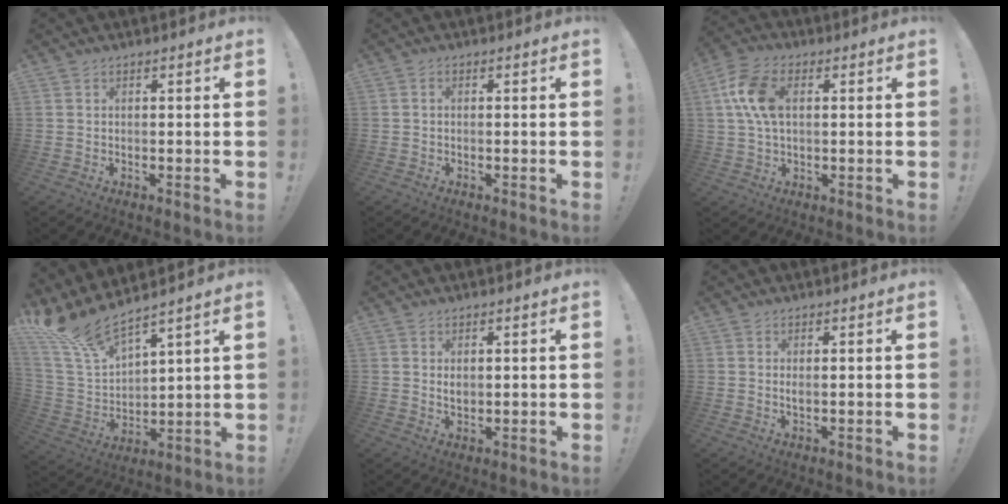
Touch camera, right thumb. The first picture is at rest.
{"total": 0.6, "force": [-0.2, 0.4, 0.3], "torque": [-0.014, 0.004, -0.003]}
{"total": 11.4, "force": [2.5, 7.0, 8.6], "torque": [-0.171, 0.009, 0.050]}
{"total": 12.7, "force": [11.1, 2.8, 5.5], "torque": [-0.136, -0.087, 0.205]}
{"total": 2.0, "force": [0.9, 1.2, 1.3], "torque": [-0.021, -0.001, 0.014]}
{"total": 1.3, "force": [0.4, 0.4, 1.2], "torque": [-0.018, -0.002, 0.005]}